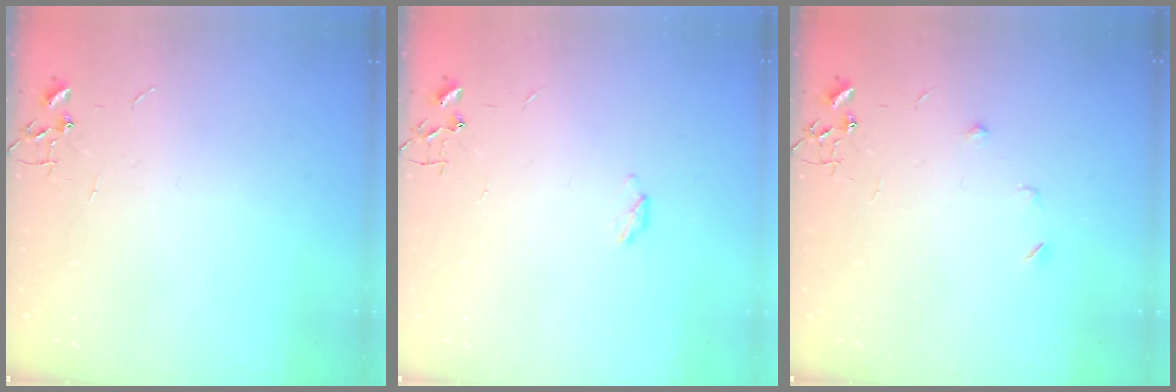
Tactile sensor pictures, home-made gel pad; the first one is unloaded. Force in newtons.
{"total": 2.8, "press": 2.8, "slide": 0.5}
{"total": 5.7, "press": 5.7, "slide": 0.7}